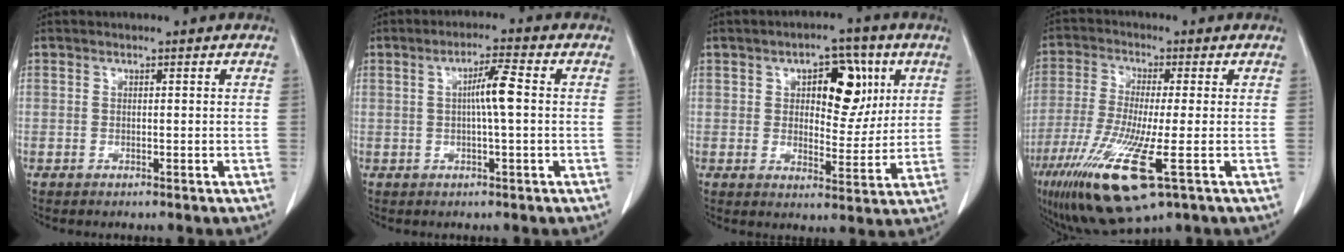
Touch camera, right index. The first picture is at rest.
{"total": 4.5, "force": [0.2, 0.3, 4.5], "torque": [-0.078, 0.010, 0.003]}
{"total": 9.5, "force": [3.2, 4.7, 7.6], "torque": [-0.097, 0.019, 0.048]}
{"total": 14.8, "force": [-6.3, 1.9, 13.2], "torque": [-0.276, -0.045, -0.112]}